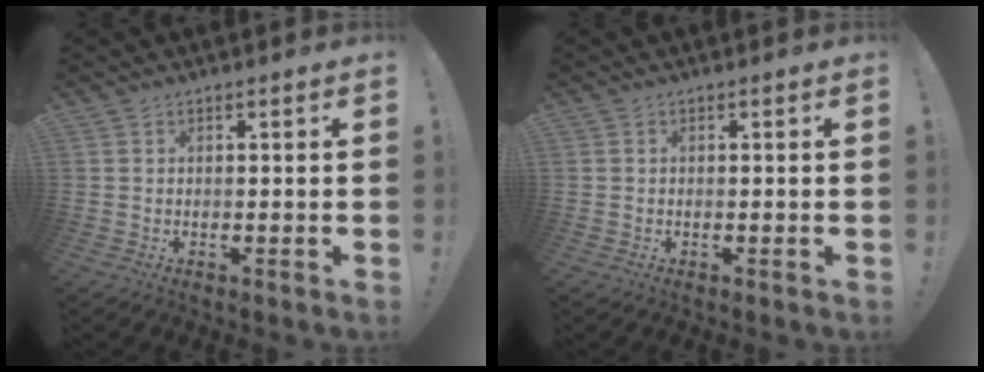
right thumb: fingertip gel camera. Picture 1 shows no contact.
{"total": 0.0}